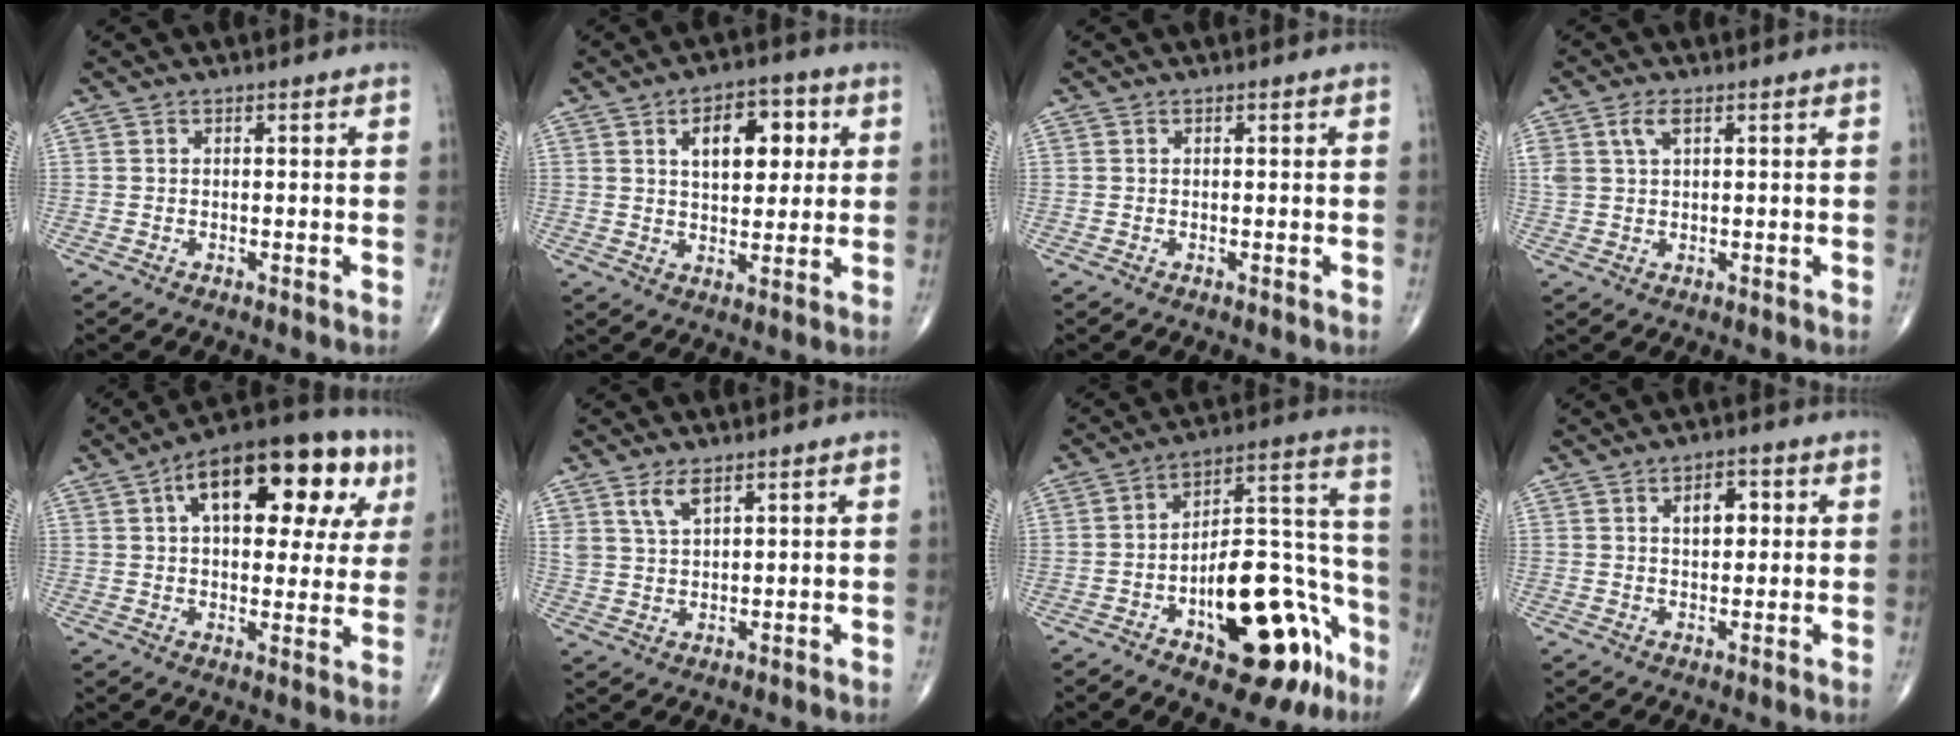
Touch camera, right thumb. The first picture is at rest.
{"total": 10.5, "force": [3.4, 5.8, 8.0], "torque": [-0.082, -0.005, 0.049]}
{"total": 0.0}
{"total": 3.6, "force": [1.7, 1.7, 2.7], "torque": [-0.058, 0.005, 0.039]}
{"total": 22.2, "force": [8.2, 11.0, 17.5], "torque": [-0.218, 0.022, 0.115]}
{"total": 4.2, "force": [2.7, 1.7, 2.7], "torque": [-0.050, -0.015, 0.059]}
{"total": 23.5, "force": [-10.7, 10.6, 18.0], "torque": [-0.204, 0.088, -0.143]}
{"total": 5.0, "force": [1.5, 2.8, 3.8], "torque": [-0.044, 0.000, 0.022]}